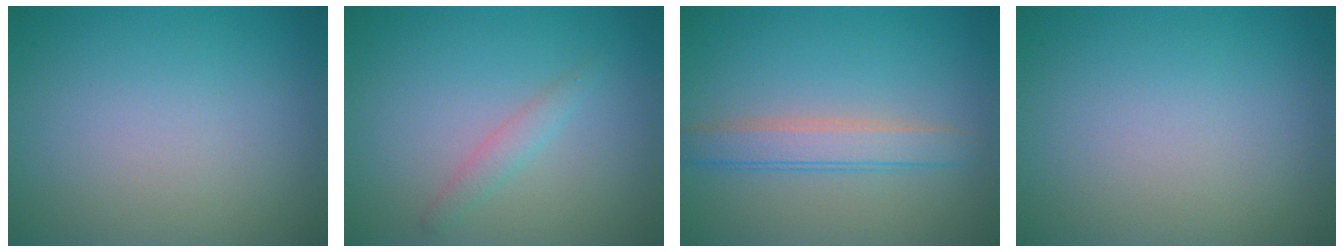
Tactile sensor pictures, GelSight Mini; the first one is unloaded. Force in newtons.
{"total": 1.4, "press": 1.4, "slide": 0.0}
{"total": 2.9, "press": 2.9, "slide": 0.1}
{"total": 0.0}